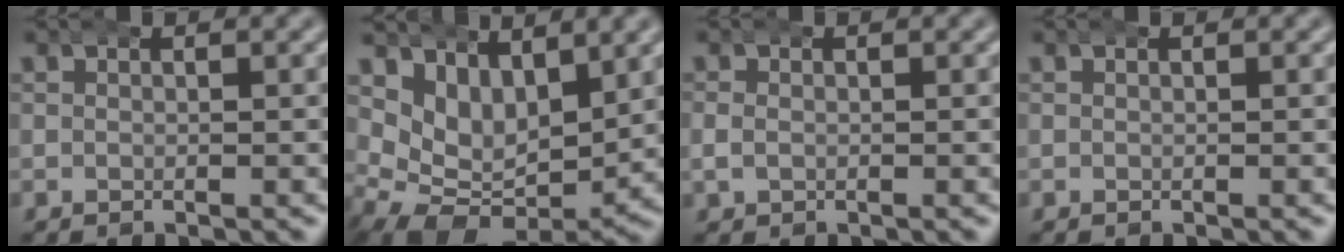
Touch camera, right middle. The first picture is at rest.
{"total": 10.1, "force": [-1.1, 8.4, 5.5], "torque": [-0.122, -0.058, -0.003]}
{"total": 1.1, "force": [-0.3, 1.0, 0.4], "torque": [-0.014, 0.000, -0.004]}
{"total": 0.0}